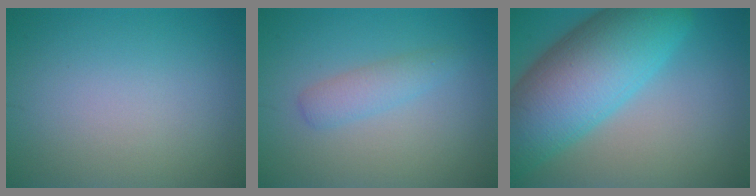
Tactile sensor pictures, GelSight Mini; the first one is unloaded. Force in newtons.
{"total": 2.0, "press": 2.0, "slide": 0.1}
{"total": 12.3, "press": 12.3, "slide": 0.5}